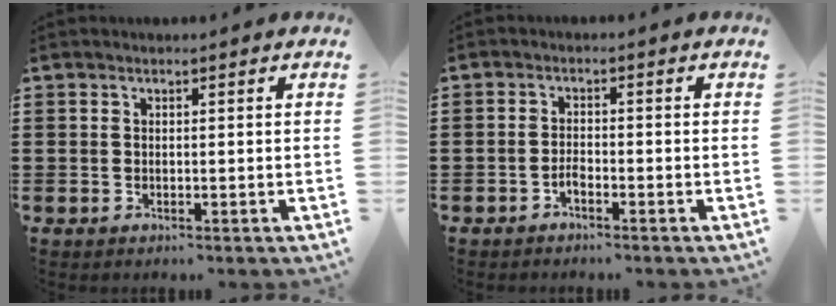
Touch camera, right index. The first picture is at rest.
{"total": 1.5, "force": [-1.3, 0.4, 0.7], "torque": [-0.017, -0.002, -0.024]}